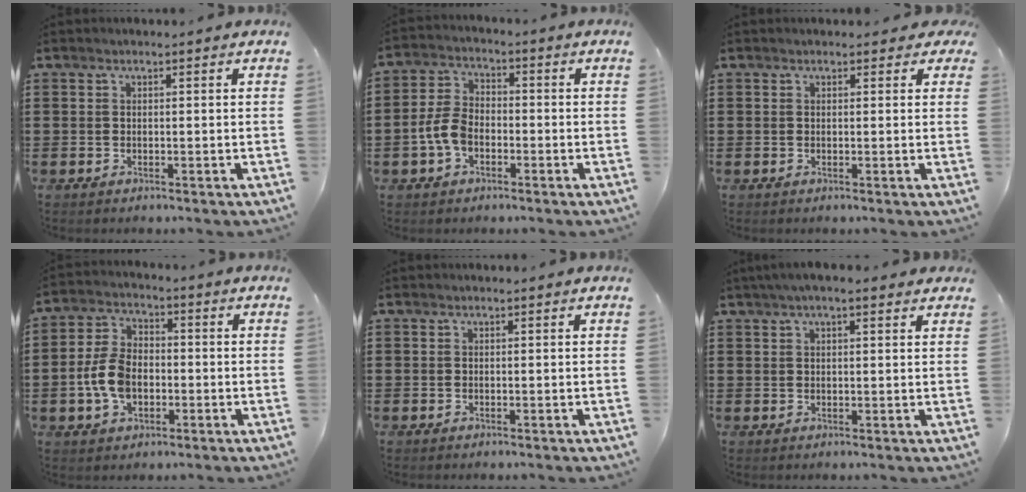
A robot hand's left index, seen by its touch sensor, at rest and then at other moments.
{"total": 5.7, "force": [-1.9, 3.6, 4.0], "torque": [-0.105, 0.001, -0.044]}
{"total": 1.0, "force": [0.6, 0.6, 0.4], "torque": [-0.012, 0.005, 0.012]}
{"total": 7.5, "force": [-1.5, 4.8, 5.5], "torque": [-0.140, 0.002, -0.036]}
{"total": 0.0}
{"total": 3.1, "force": [2.2, 0.5, 2.1], "torque": [-0.046, 0.008, 0.040]}